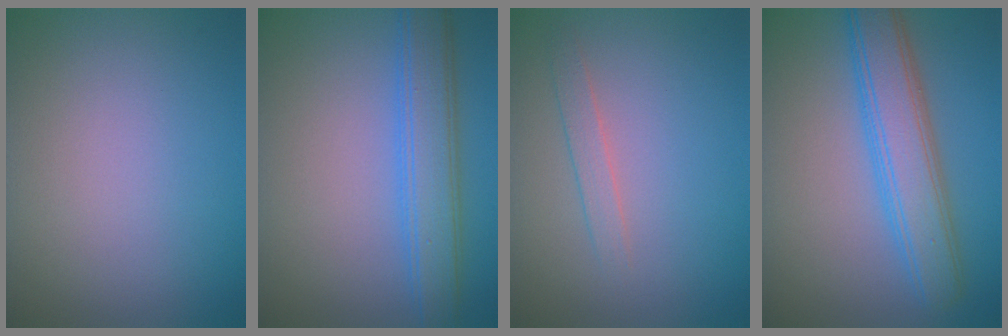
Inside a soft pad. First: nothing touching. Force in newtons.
{"total": 5.1, "press": 5.1, "slide": 0.1}
{"total": 1.3, "press": 1.3, "slide": 0.1}
{"total": 5.9, "press": 5.9, "slide": 0.1}